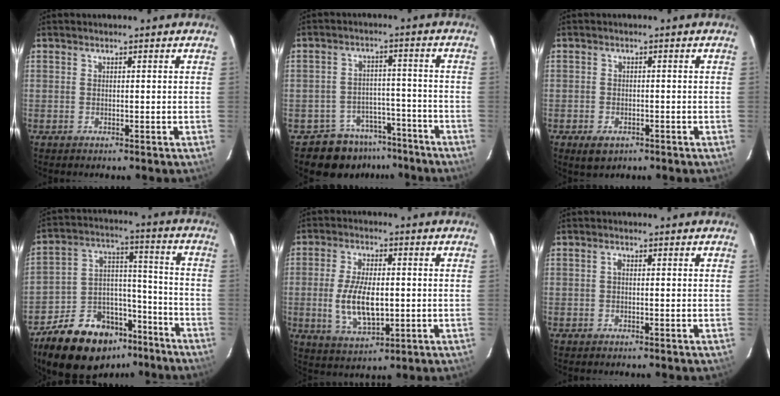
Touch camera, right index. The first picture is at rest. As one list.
[{"total": 9.0, "force": [-7.0, 5.6, 1.0], "torque": [-0.024, 0.031, -0.091]}, {"total": 3.7, "force": [-2.1, 2.4, 1.9], "torque": [-0.043, -0.005, -0.029]}, {"total": 19.7, "force": [-13.8, 11.0, 8.6], "torque": [-0.179, 0.050, -0.204]}, {"total": 10.4, "force": [-1.1, 4.8, 9.2], "torque": [-0.184, -0.009, -0.014]}, {"total": 0.7, "force": [-0.1, 0.4, 0.6], "torque": [-0.011, 0.005, -0.003]}]